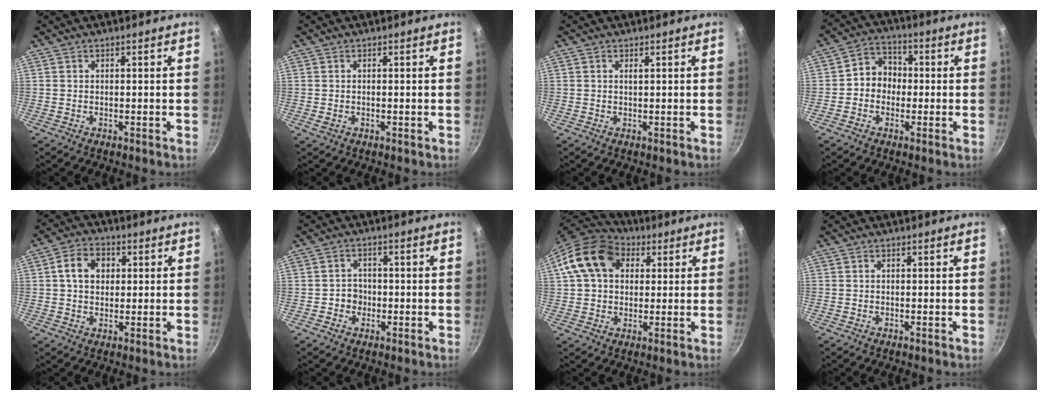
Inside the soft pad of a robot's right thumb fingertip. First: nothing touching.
{"total": 0.7, "force": [-0.1, 0.4, 0.6], "torque": [-0.010, 0.000, -0.001]}
{"total": 0.5, "force": [0.2, 0.1, 0.4], "torque": [-0.009, 0.000, 0.004]}
{"total": 6.9, "force": [-0.5, 6.1, 3.2], "torque": [-0.013, 0.019, -0.023]}
{"total": 7.2, "force": [1.6, 5.6, 4.2], "torque": [-0.051, 0.006, 0.016]}
{"total": 3.2, "force": [-0.9, 2.9, 1.0], "torque": [0.008, 0.010, -0.017]}
{"total": 14.4, "force": [4.1, 10.9, 8.5], "torque": [-0.133, 0.022, 0.057]}
{"total": 0.0}